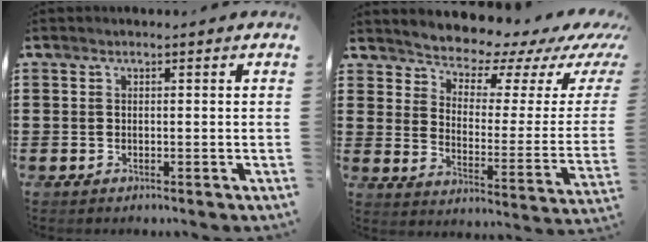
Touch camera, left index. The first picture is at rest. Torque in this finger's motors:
{"motor_torque": [2.14, 0.00, 0.98, 0.14]}